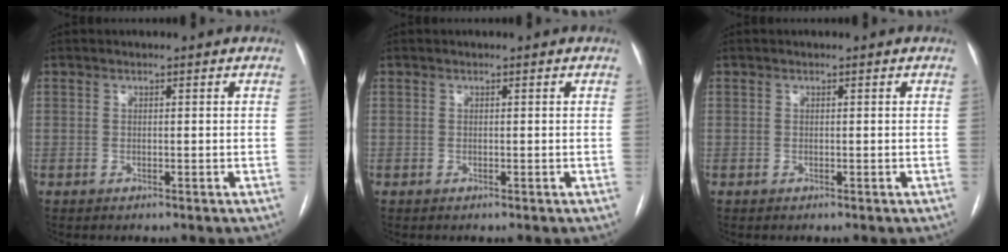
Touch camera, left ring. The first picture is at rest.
{"total": 0.0}
{"total": 0.0}